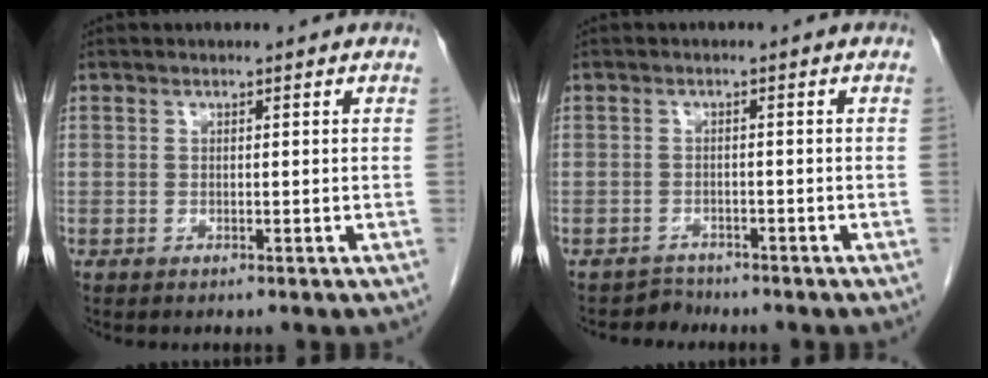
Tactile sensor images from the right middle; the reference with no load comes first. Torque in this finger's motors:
{"motor_torque": [-0.30, 0.05, -0.01, -0.01]}